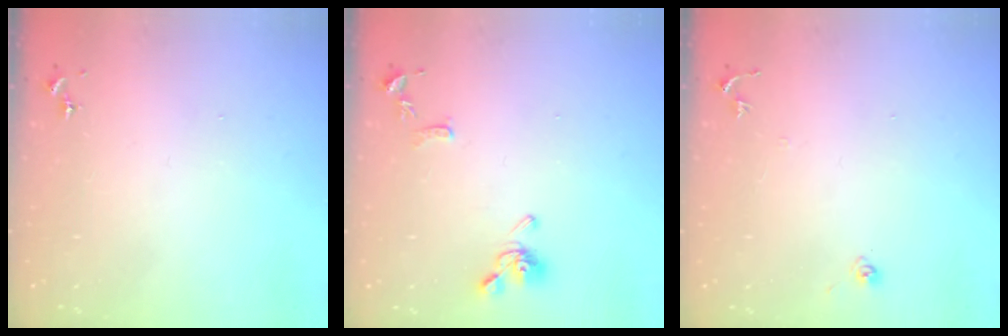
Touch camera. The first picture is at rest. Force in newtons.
{"total": 10.1, "press": 10.1, "slide": 1.2}
{"total": 6.2, "press": 6.1, "slide": 0.5}